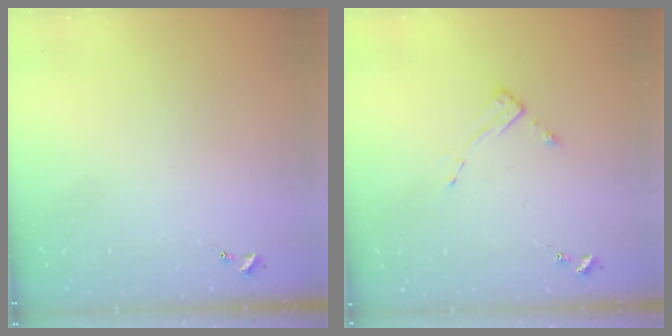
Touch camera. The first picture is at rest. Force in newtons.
{"total": 2.7, "press": 2.7, "slide": 0.4}